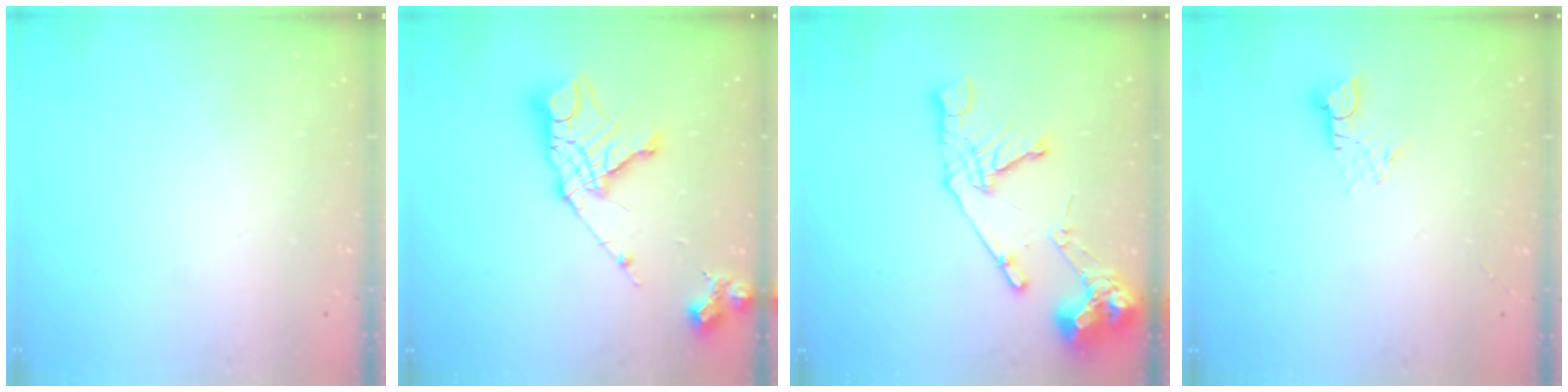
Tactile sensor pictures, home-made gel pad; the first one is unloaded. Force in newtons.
{"total": 16.2, "press": 16.1, "slide": 1.9}
{"total": 14.8, "press": 14.7, "slide": 1.7}
{"total": 2.7, "press": 2.7, "slide": 0.4}